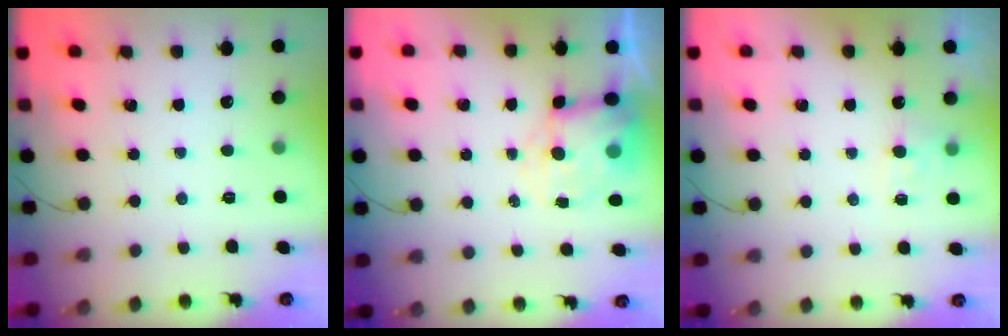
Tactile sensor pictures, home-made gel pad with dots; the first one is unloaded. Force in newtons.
{"total": 8.3, "press": 8.0, "slide": 1.9}
{"total": 3.7, "press": 3.3, "slide": 1.6}